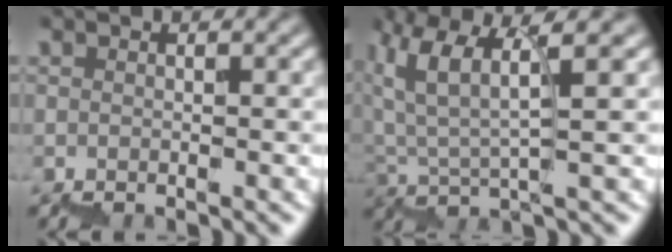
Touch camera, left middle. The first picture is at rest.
{"total": 4.8, "force": [3.7, 0.3, 3.0], "torque": [-0.076, 0.001, 0.072]}